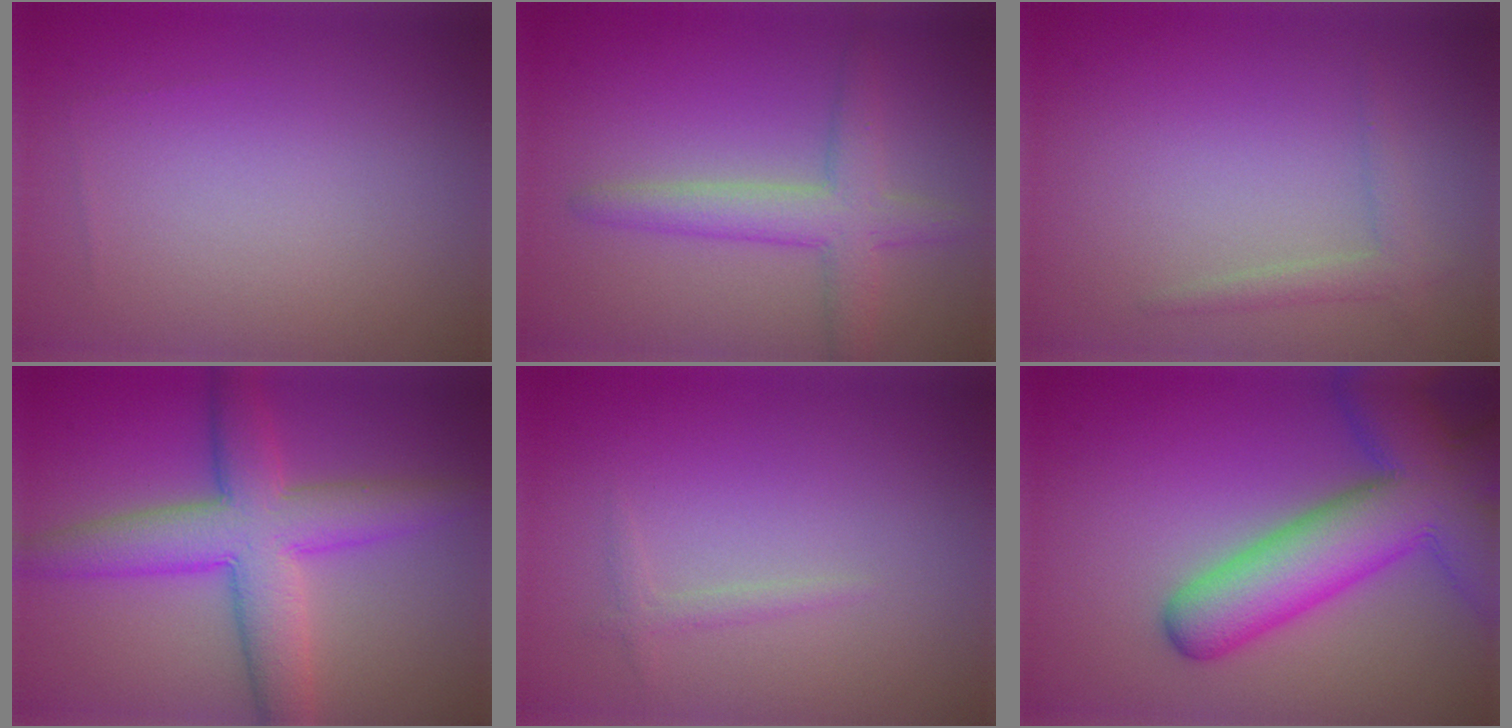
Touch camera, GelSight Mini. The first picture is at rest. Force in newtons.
{"total": 4.0, "press": 4.0, "slide": 0.2}
{"total": 1.5, "press": 1.4, "slide": 0.1}
{"total": 7.7, "press": 7.7, "slide": 0.1}
{"total": 0.9, "press": 0.9, "slide": 0.1}
{"total": 10.5, "press": 10.5, "slide": 0.7}